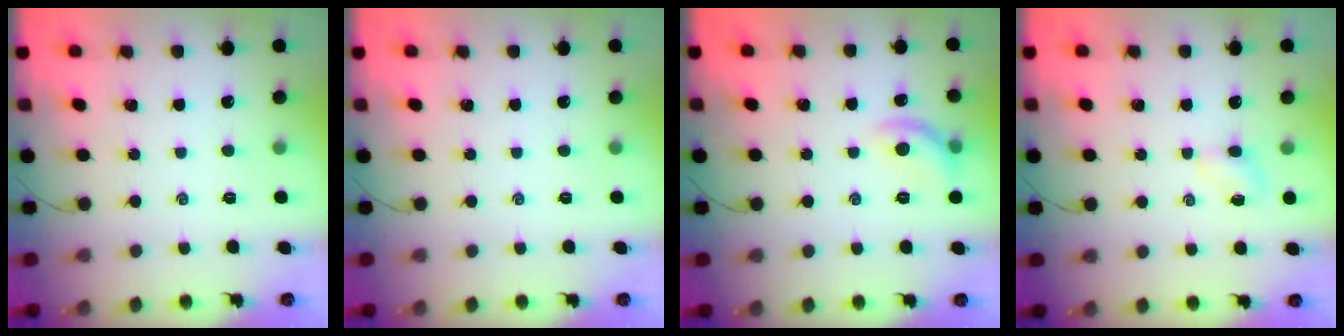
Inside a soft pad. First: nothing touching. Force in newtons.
{"total": 0.0}
{"total": 8.8, "press": 8.7, "slide": 0.4}
{"total": 2.8, "press": 2.6, "slide": 1.0}